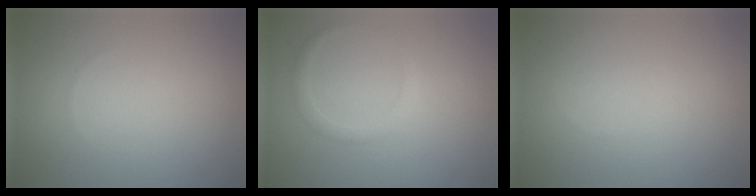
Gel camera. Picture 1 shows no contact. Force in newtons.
{"total": 1.3, "press": 1.3, "slide": 0.1}
{"total": 0.0}